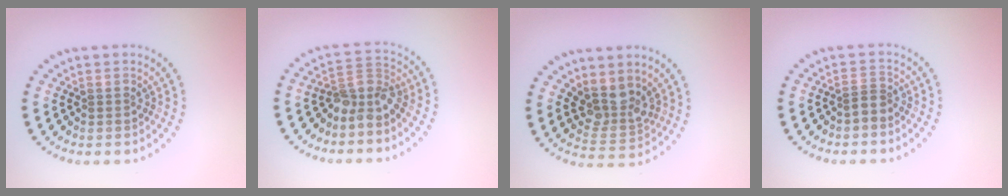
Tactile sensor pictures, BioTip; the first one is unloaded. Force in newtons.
{"total": 3.1, "press": 2.2, "slide": 2.2}
{"total": 3.5, "press": 2.8, "slide": 2.2}
{"total": 1.1, "press": 0.7, "slide": 0.9}